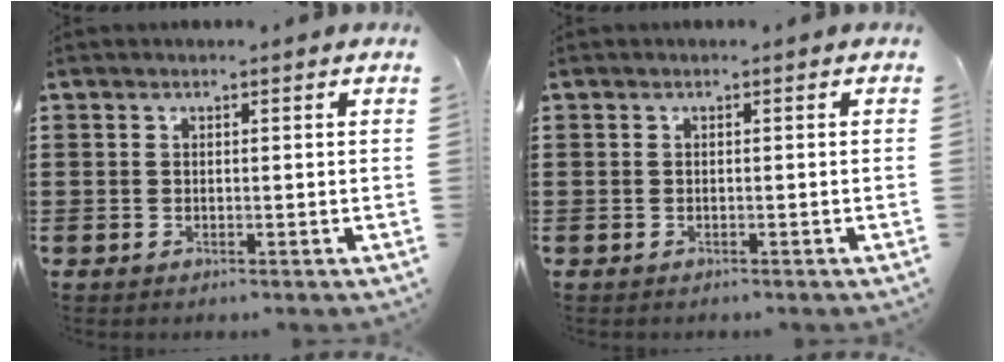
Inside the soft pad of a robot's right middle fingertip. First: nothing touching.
{"total": 0.0}